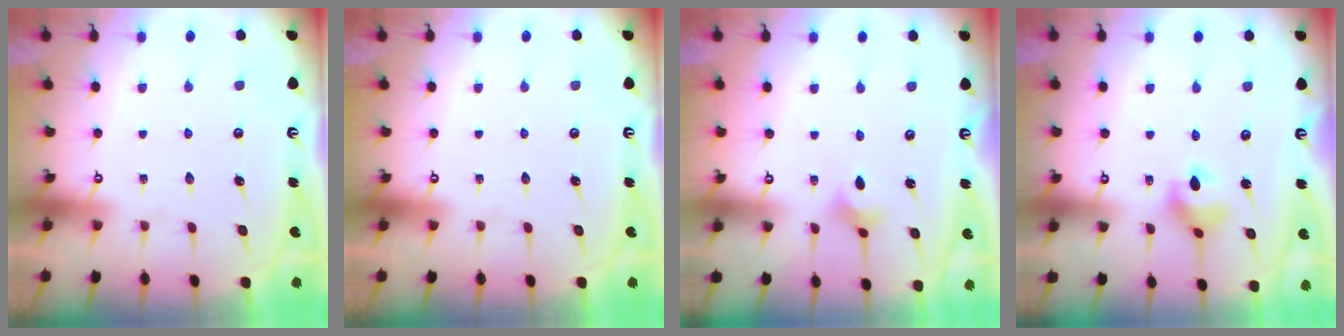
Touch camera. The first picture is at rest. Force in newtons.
{"total": 0.0}
{"total": 2.3, "press": 2.2, "slide": 0.4}
{"total": 6.4, "press": 6.4, "slide": 0.2}